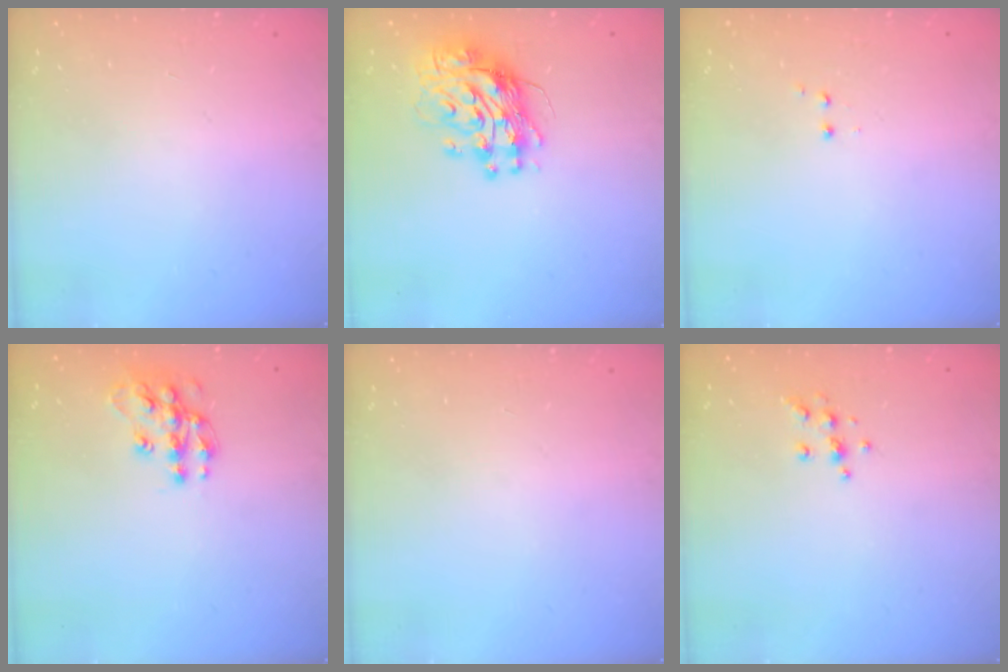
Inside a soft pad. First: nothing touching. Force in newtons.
{"total": 11.6, "press": 11.6, "slide": 1.2}
{"total": 1.2, "press": 1.1, "slide": 0.5}
{"total": 12.6, "press": 12.6, "slide": 0.8}
{"total": 0.0}
{"total": 5.7, "press": 5.6, "slide": 1.1}